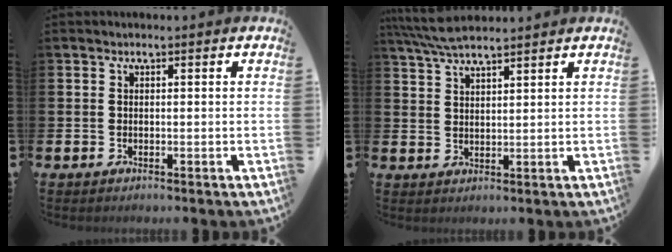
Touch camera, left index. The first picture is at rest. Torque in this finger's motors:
{"motor_torque": [0.96, -1.18, 0.30, 0.09]}